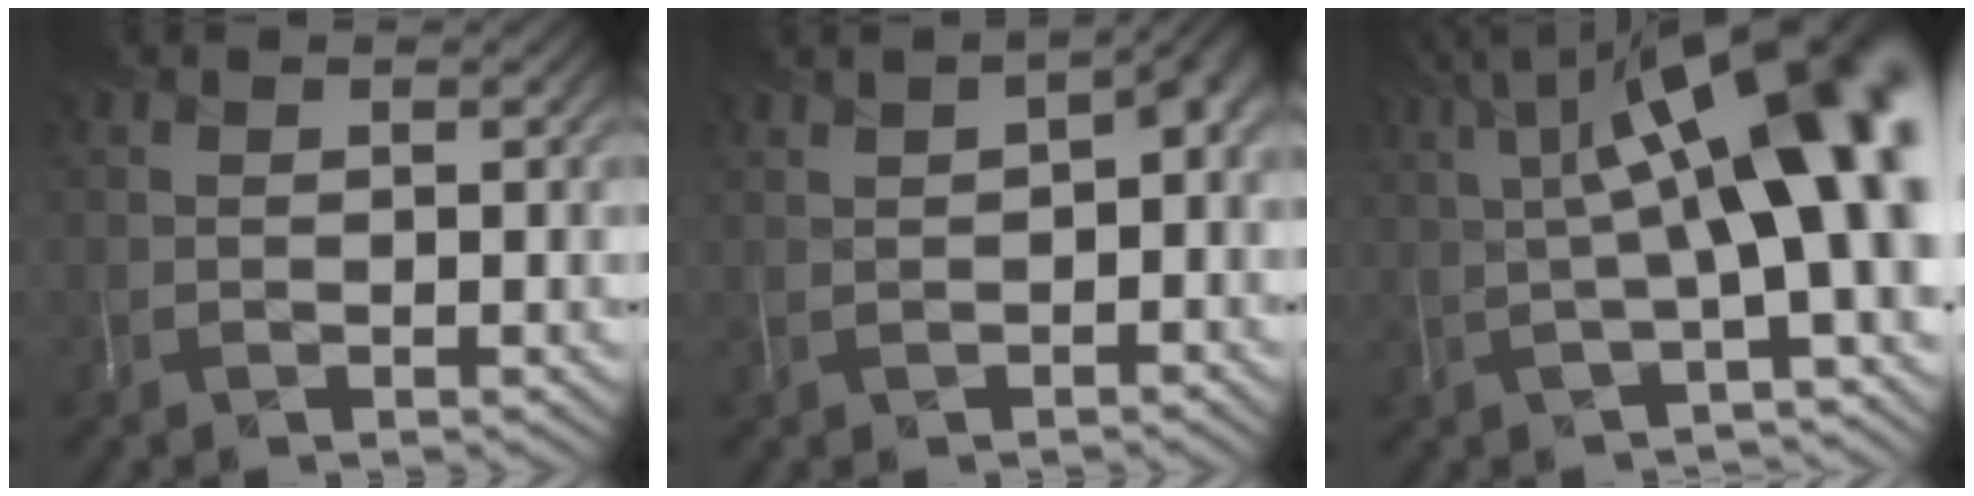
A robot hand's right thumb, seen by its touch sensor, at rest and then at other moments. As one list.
[{"total": 3.1, "force": [-0.4, 1.3, 2.8], "torque": [-0.041, 0.004, -0.002]}, {"total": 14.7, "force": [2.7, 4.3, 13.8], "torque": [-0.185, 0.018, 0.053]}]